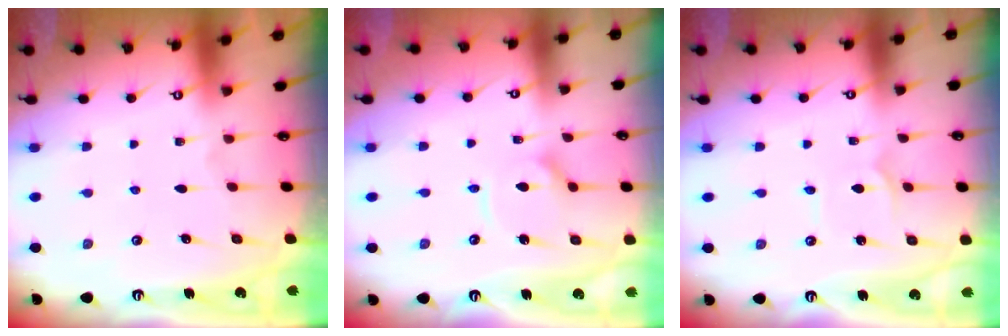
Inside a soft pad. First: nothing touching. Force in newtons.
{"total": 7.0, "press": 7.0, "slide": 0.7}
{"total": 2.6, "press": 2.6, "slide": 0.2}